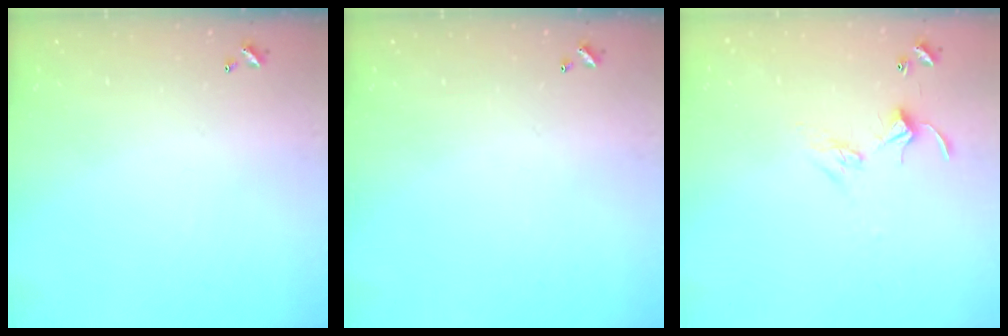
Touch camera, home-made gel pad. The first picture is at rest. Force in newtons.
{"total": 0.0}
{"total": 3.1, "press": 3.1, "slide": 0.6}